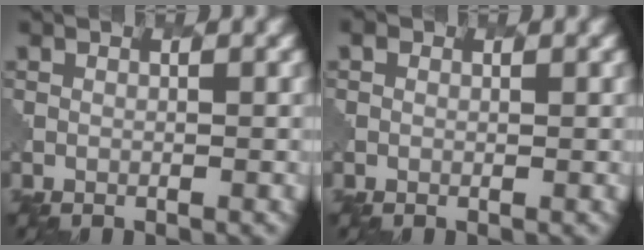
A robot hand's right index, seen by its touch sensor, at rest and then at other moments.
{"total": 0.5, "force": [0.1, 0.4, 0.3], "torque": [-0.010, 0.001, 0.002]}